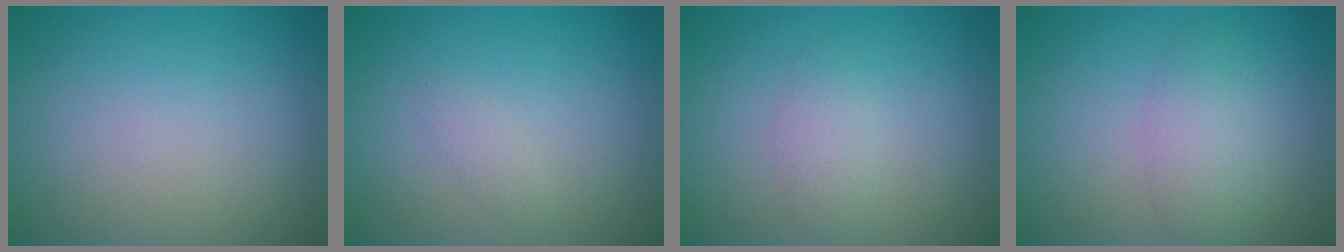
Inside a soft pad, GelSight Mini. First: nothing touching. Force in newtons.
{"total": 0.8, "press": 0.8, "slide": 0.1}
{"total": 1.4, "press": 1.4, "slide": 0.0}
{"total": 3.0, "press": 3.0, "slide": 0.1}